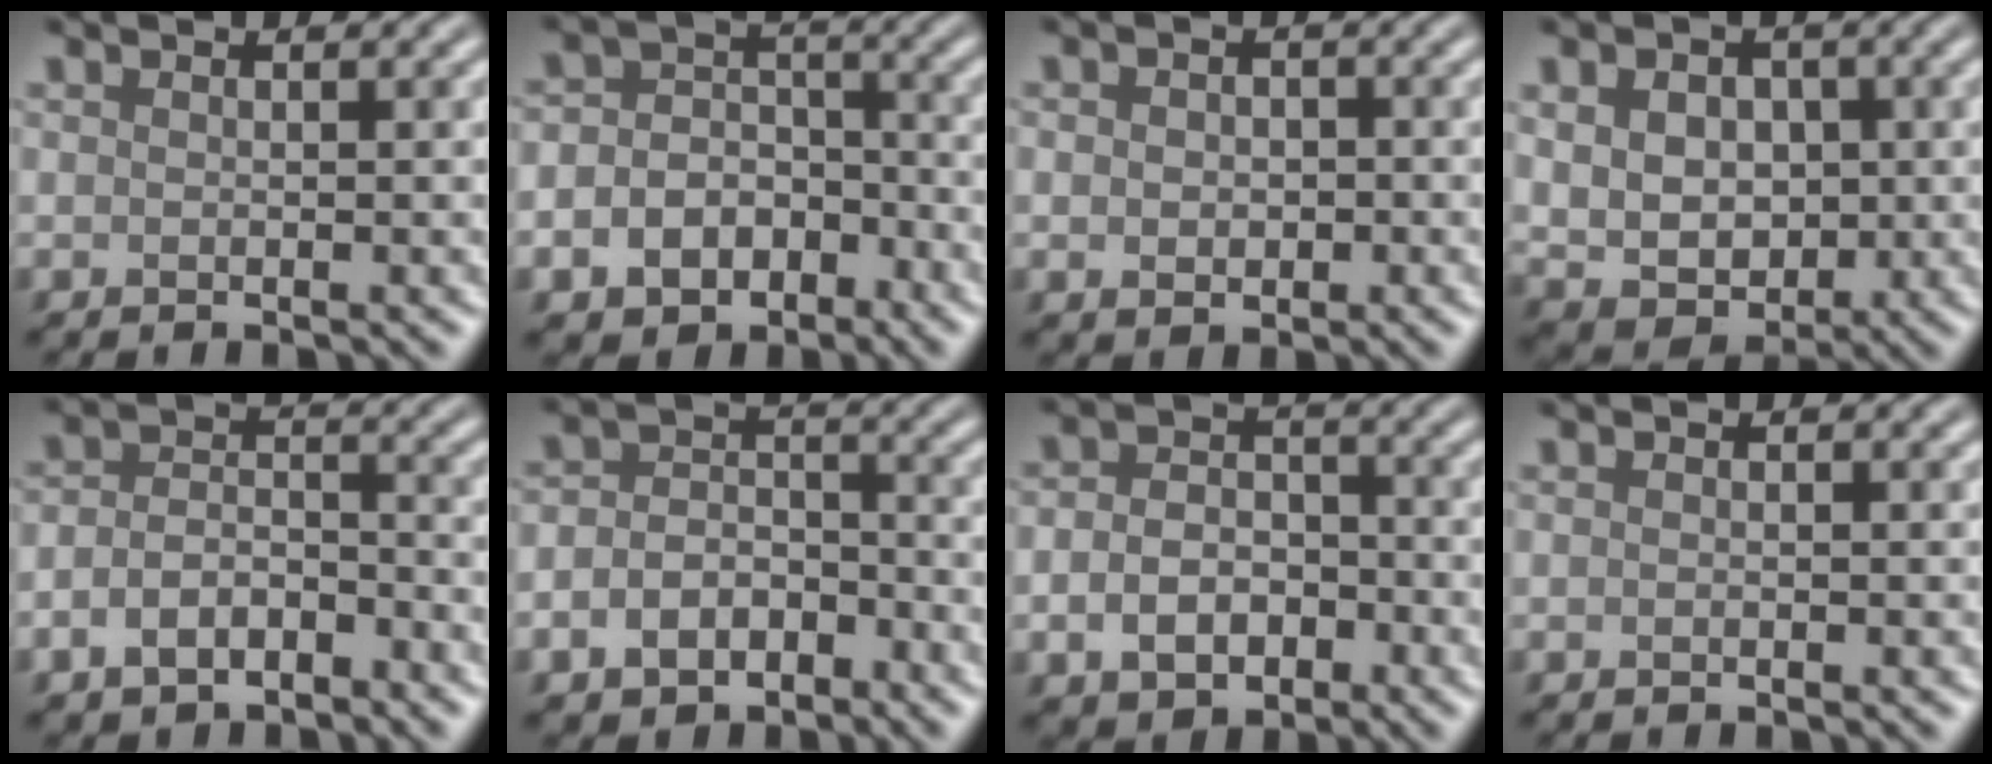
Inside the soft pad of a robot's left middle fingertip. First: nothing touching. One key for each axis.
{"total": 6.7, "fx": -3.2, "fy": 5.1, "fz": 2.8, "tx": -0.022, "ty": -0.006, "tz": -0.058}
{"total": 2.0, "fx": -0.2, "fy": 1.6, "fz": 1.2, "tx": -0.017, "ty": -0.003, "tz": -0.005}
{"total": 7.4, "fx": 0.9, "fy": 5.8, "fz": 4.6, "tx": -0.079, "ty": 0.007, "tz": 0.014}
{"total": 3.6, "fx": -2.0, "fy": 2.1, "fz": 2.2, "tx": -0.044, "ty": 0.002, "tz": -0.043}
{"total": 4.3, "fx": -2.2, "fy": 2.9, "fz": 2.3, "tx": -0.043, "ty": -0.001, "tz": -0.043}
{"total": 4.4, "fx": -1.6, "fy": 3.2, "fz": 2.6, "tx": -0.047, "ty": -0.003, "tz": -0.033}
{"total": 0.0}